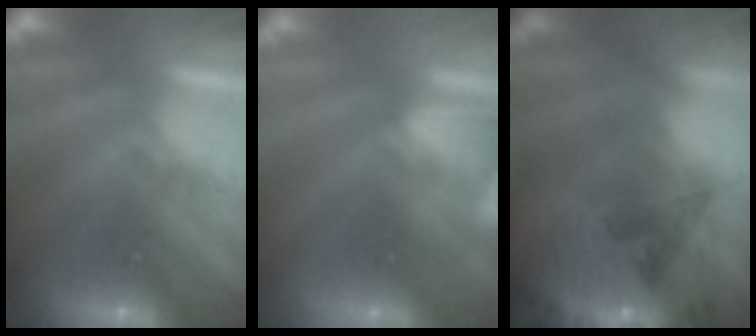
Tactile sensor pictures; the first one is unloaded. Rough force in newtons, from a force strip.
{"total": 8.0}
{"total": 5.8}